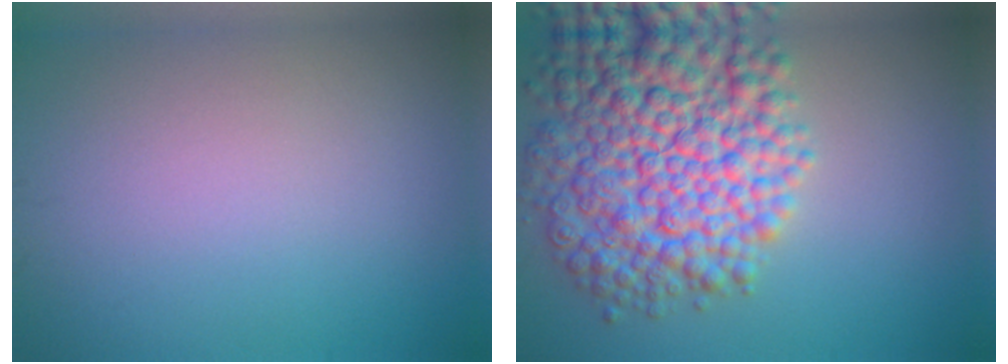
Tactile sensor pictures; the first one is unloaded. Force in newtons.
{"total": 11.6, "press": 11.6, "slide": 0.3}